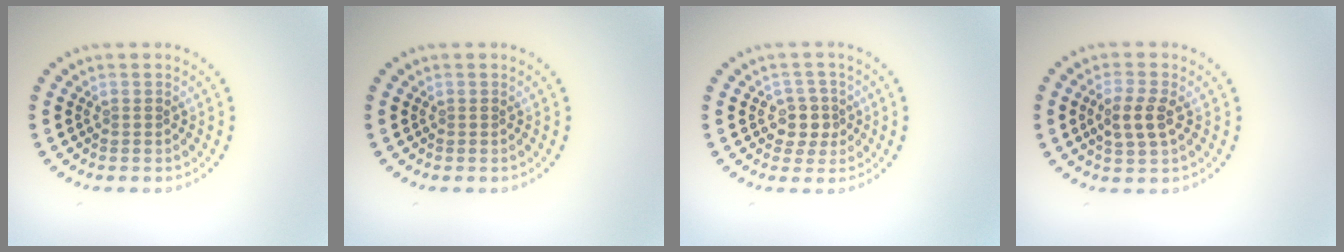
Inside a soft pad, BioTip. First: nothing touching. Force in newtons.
{"total": 0.0}
{"total": 2.3, "press": 2.0, "slide": 1.1}
{"total": 2.6, "press": 2.5, "slide": 0.8}